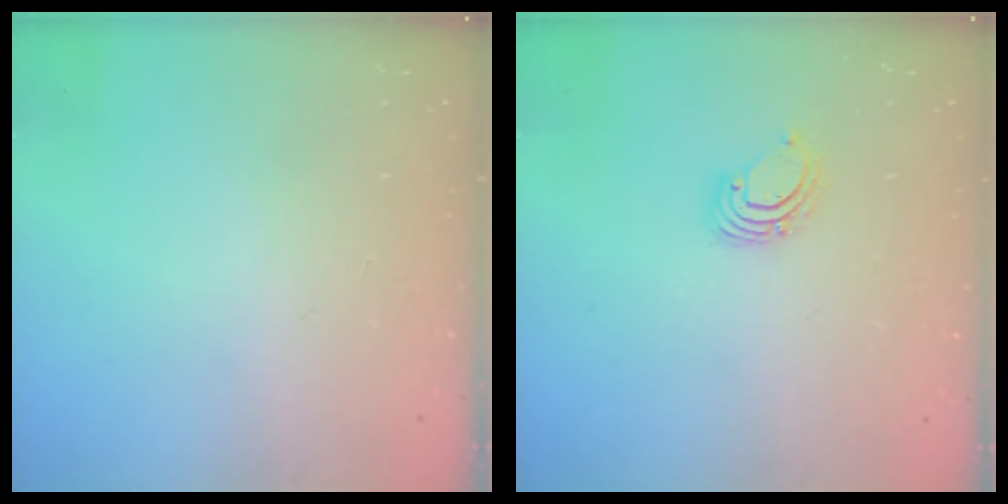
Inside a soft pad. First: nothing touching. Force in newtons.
{"total": 3.1, "press": 3.1, "slide": 0.2}